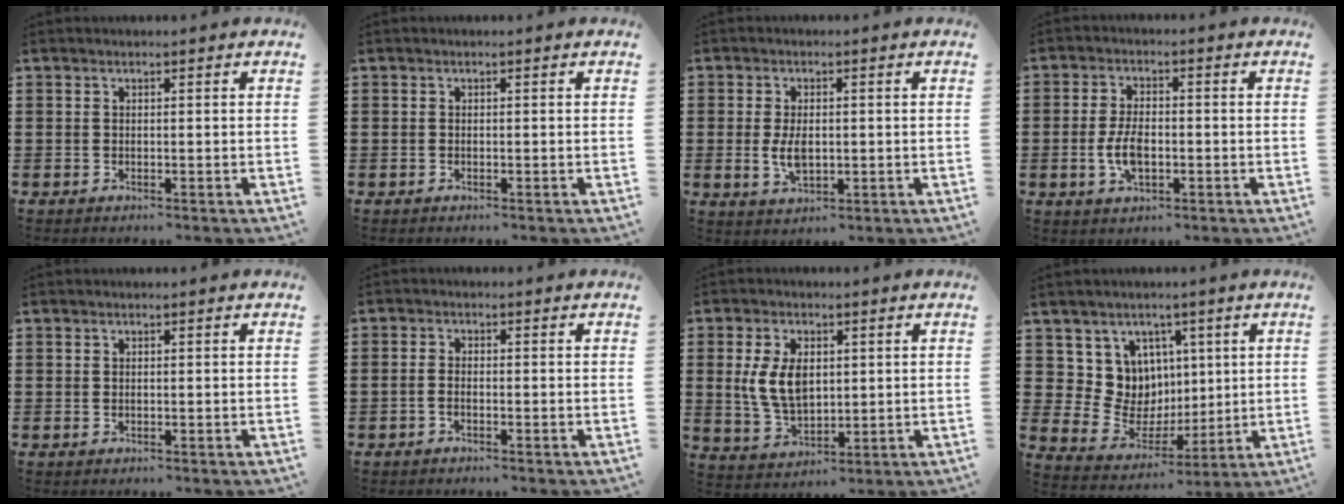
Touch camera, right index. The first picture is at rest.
{"total": 0.0}
{"total": 4.4, "force": [-0.3, 2.4, 3.7], "torque": [-0.084, 0.000, -0.008]}
{"total": 5.4, "force": [-1.0, 2.7, 4.5], "torque": [-0.101, 0.000, -0.022]}
{"total": 0.0}
{"total": 1.2, "force": [-0.8, 0.4, 0.7], "torque": [-0.016, -0.002, -0.016]}
{"total": 7.7, "force": [1.3, 4.8, 6.0], "torque": [-0.143, 0.008, 0.019]}
{"total": 8.4, "force": [2.3, 8.0, 1.2], "torque": [-0.054, -0.028, 0.049]}